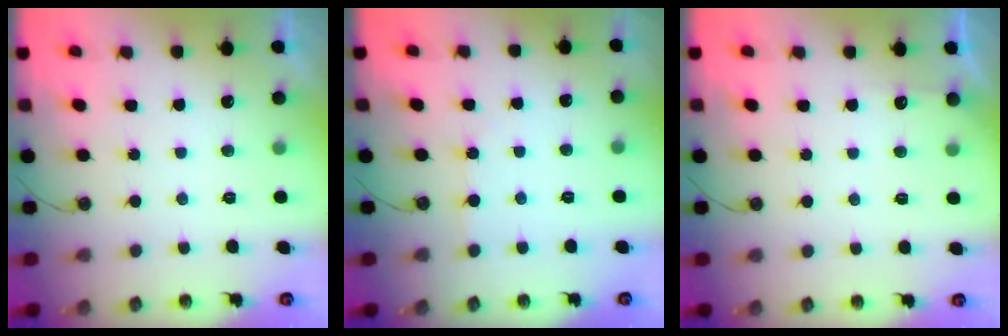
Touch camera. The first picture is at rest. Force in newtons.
{"total": 1.5, "press": 1.5, "slide": 0.2}
{"total": 3.0, "press": 2.9, "slide": 0.4}